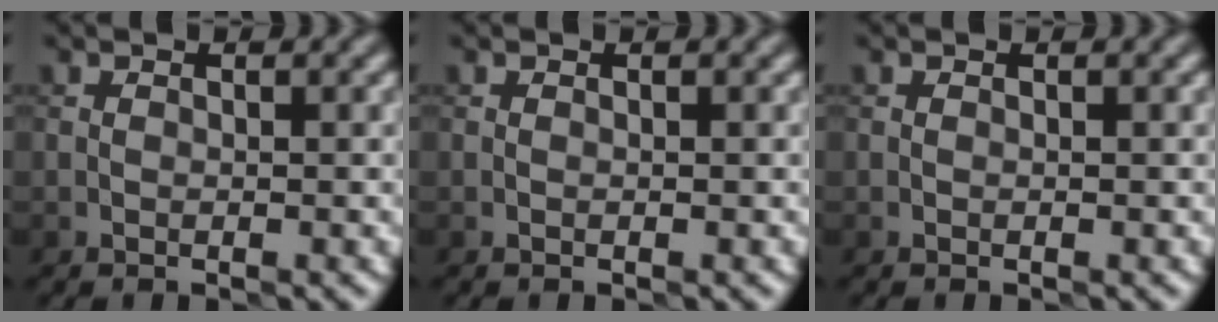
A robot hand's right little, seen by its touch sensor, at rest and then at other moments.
{"total": 0.0}
{"total": 0.0}